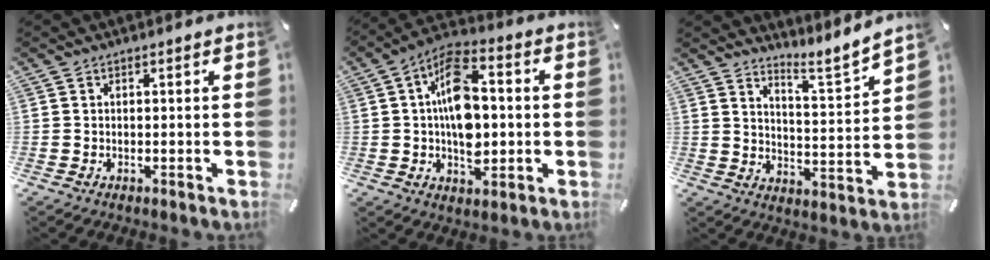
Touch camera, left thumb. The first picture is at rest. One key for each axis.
{"total": 13.8, "fx": 0.0, "fy": 8.7, "fz": 10.7, "tx": -0.193, "ty": 0.010, "tz": 0.001}
{"total": 6.0, "fx": 5.6, "fy": 0.9, "fz": 1.9, "tx": -0.036, "ty": -0.065, "tz": 0.090}